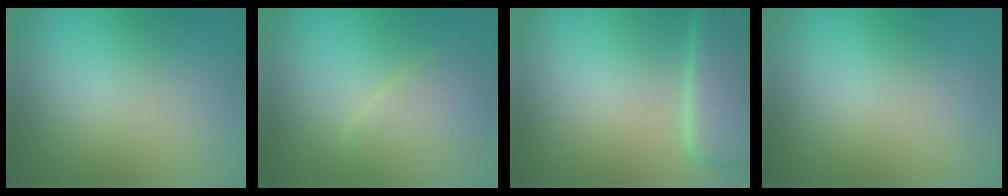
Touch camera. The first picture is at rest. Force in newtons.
{"total": 3.6, "press": 3.6, "slide": 0.3}
{"total": 5.1, "press": 4.7, "slide": 1.9}
{"total": 0.0}